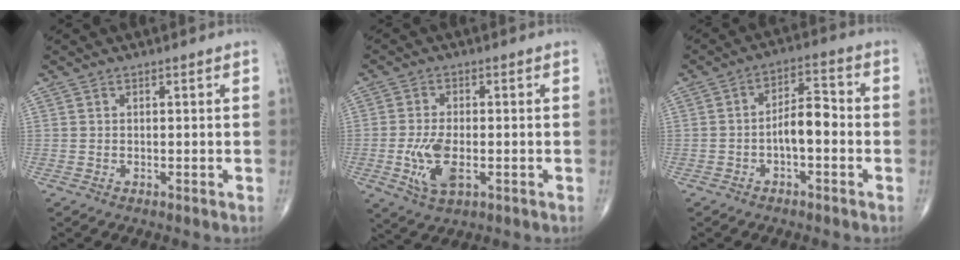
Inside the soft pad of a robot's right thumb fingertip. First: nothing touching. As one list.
[{"total": 7.8, "force": [-1.9, 3.7, 6.5], "torque": [-0.137, -0.002, -0.029]}, {"total": 6.8, "force": [-1.6, 3.1, 5.8], "torque": [-0.087, 0.031, -0.032]}]